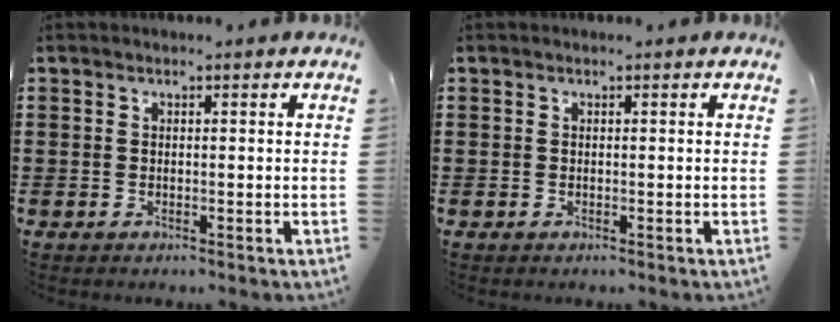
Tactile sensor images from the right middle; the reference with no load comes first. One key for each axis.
{"total": 0.0}